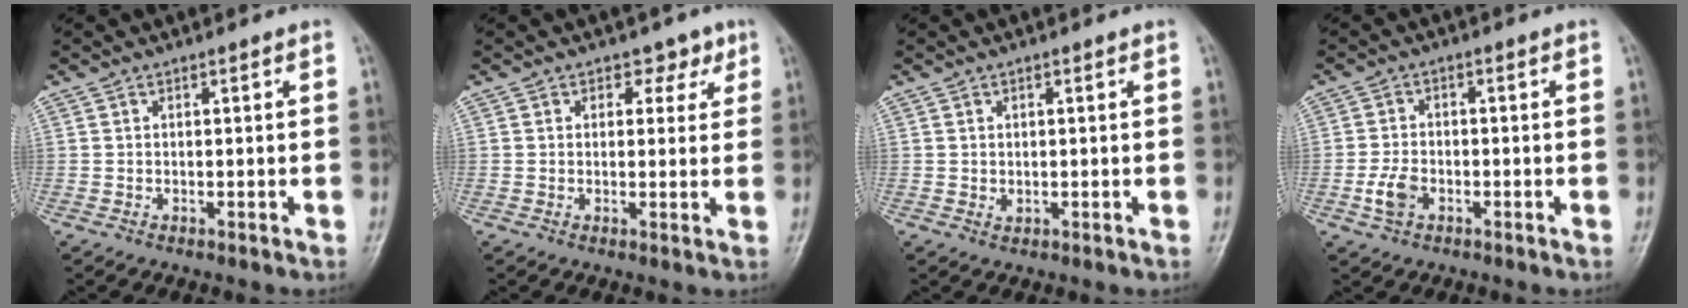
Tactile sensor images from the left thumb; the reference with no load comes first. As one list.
[{"total": 3.6, "force": [1.9, 2.7, 1.4], "torque": [0.012, -0.006, 0.020]}, {"total": 1.3, "force": [0.3, 0.9, 0.9], "torque": [-0.013, -0.003, 0.008]}, {"total": 4.2, "force": [-1.7, 2.7, 2.8], "torque": [-0.058, 0.008, -0.033]}]